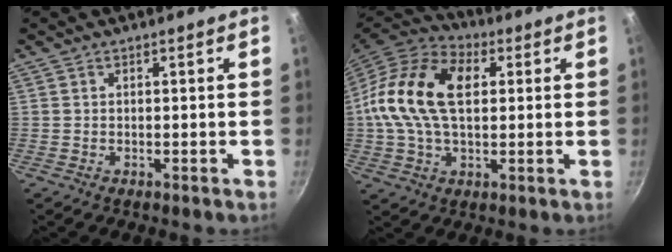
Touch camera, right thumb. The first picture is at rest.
{"total": 18.8, "force": [2.9, 11.6, 14.6], "torque": [-0.267, 0.023, 0.034]}